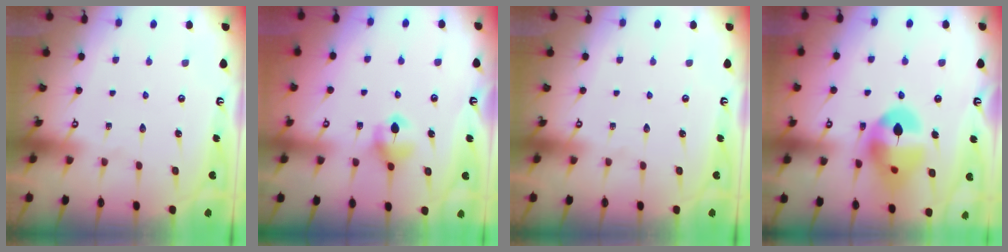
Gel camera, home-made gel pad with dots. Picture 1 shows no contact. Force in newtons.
{"total": 5.7, "press": 5.6, "slide": 0.6}
{"total": 0.0}
{"total": 14.0, "press": 13.9, "slide": 1.3}